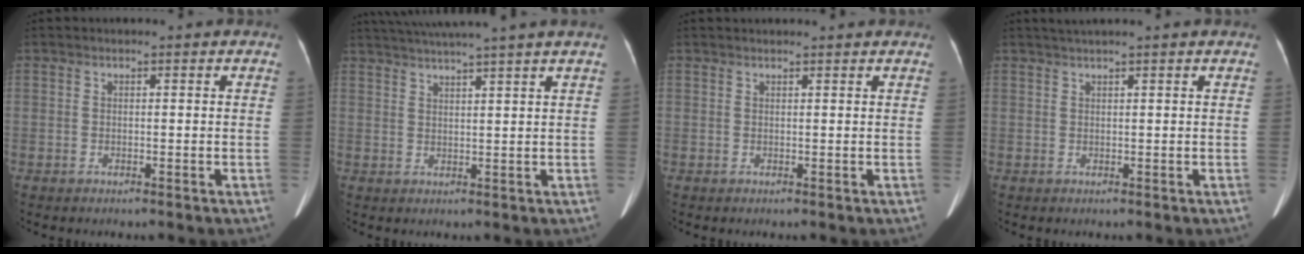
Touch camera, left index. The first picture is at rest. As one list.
[{"total": 10.5, "force": [9.0, -2.0, 5.1], "torque": [-0.089, 0.008, 0.126]}, {"total": 3.3, "force": [3.2, 0.2, 0.9], "torque": [-0.011, 0.023, 0.039]}, {"total": 3.2, "force": [2.6, -0.6, 1.7], "torque": [-0.020, 0.028, 0.046]}]